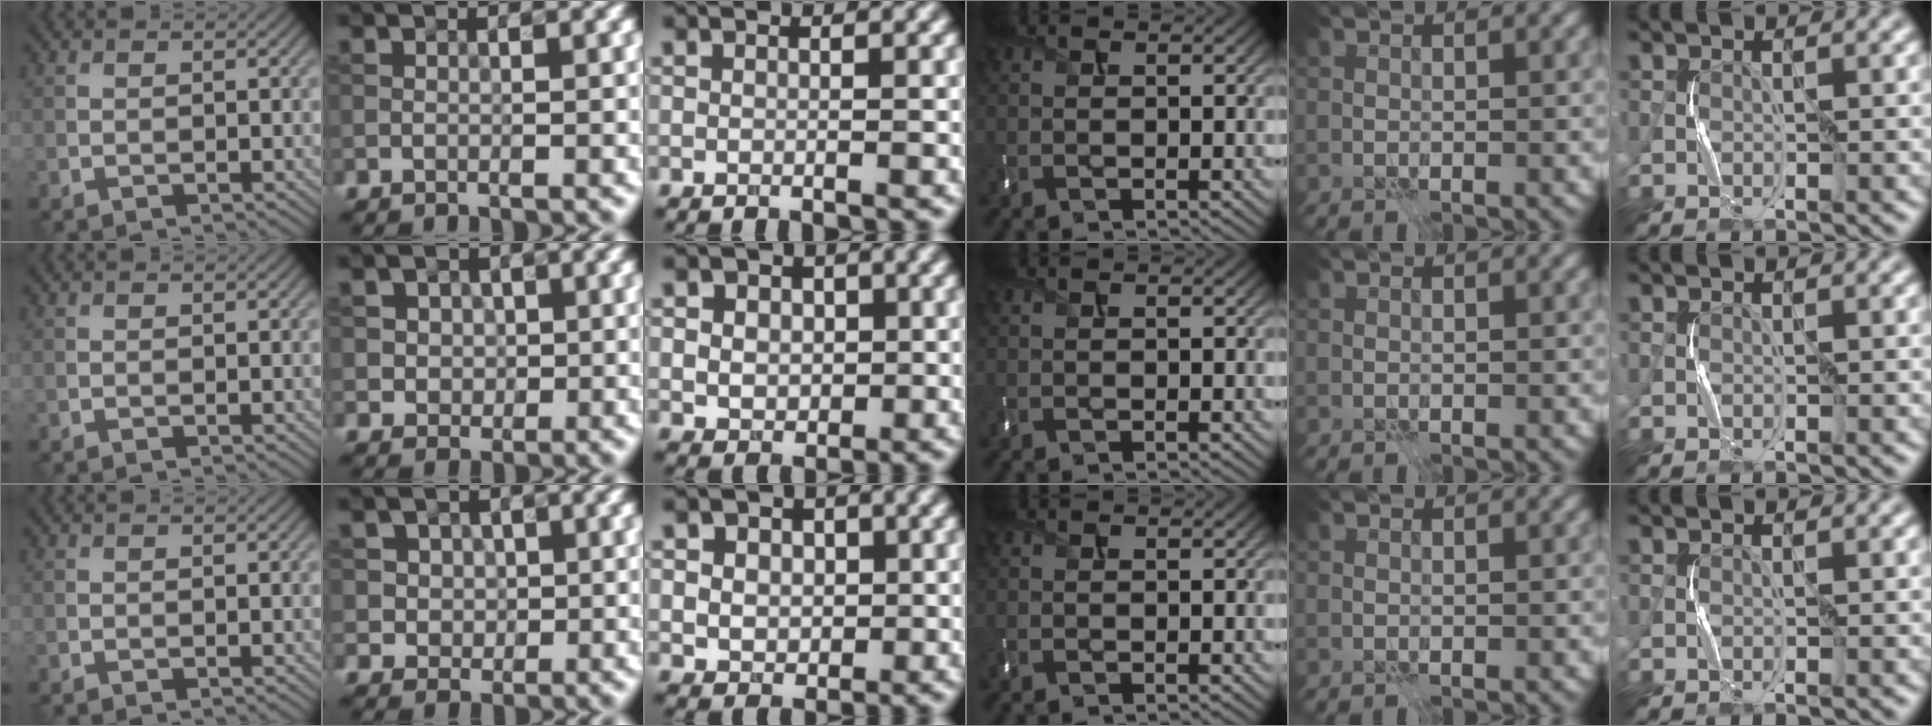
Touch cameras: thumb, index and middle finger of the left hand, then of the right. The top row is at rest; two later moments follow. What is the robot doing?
{"motion": "press", "object": "memory foam"}